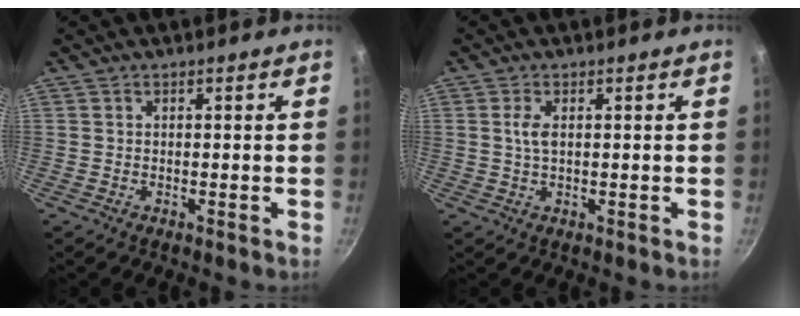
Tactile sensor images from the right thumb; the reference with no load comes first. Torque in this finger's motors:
{"motor_torque": [-0.05, -0.07, 0.55, 0.17, 0.07]}